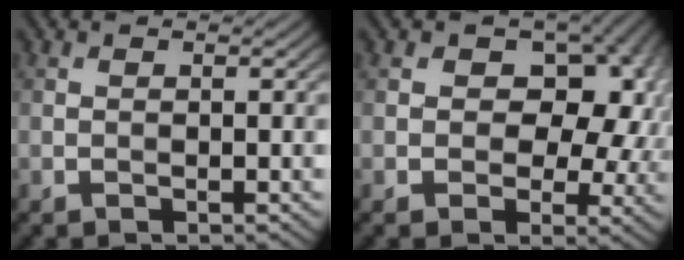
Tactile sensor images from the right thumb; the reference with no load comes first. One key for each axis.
{"total": 14.0, "fx": 2.2, "fy": 9.7, "fz": 9.9, "tx": -0.104, "ty": 0.009, "tz": 0.022}